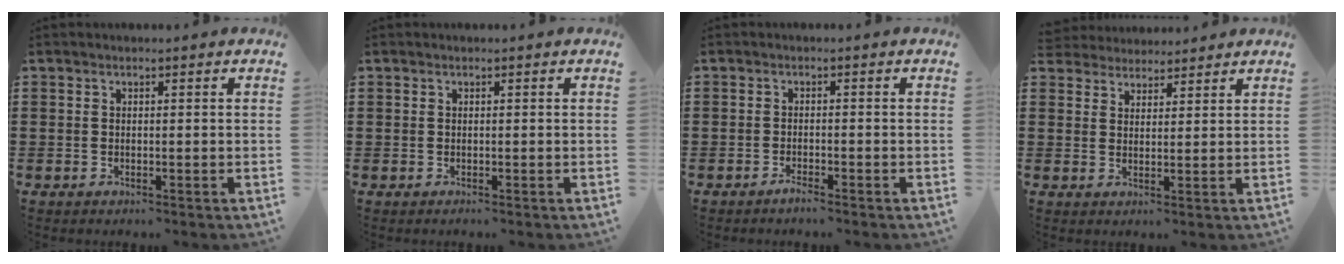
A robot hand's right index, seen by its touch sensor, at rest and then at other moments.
{"total": 0.0}
{"total": 1.3, "force": [-1.2, 0.1, 0.4], "torque": [-0.011, -0.003, -0.022]}
{"total": 3.1, "force": [3.0, 0.9, -0.5], "torque": [-0.001, -0.002, 0.059]}